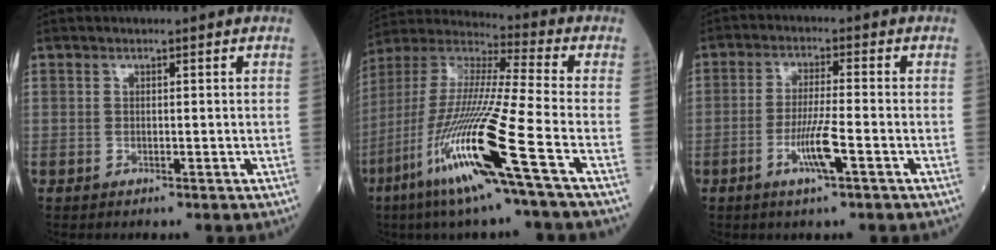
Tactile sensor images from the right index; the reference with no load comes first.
{"total": 19.5, "force": [-8.6, -1.0, 17.4], "torque": [-0.387, -0.048, -0.177]}
{"total": 5.7, "force": [-2.4, 0.0, 5.2], "torque": [-0.100, -0.008, -0.046]}